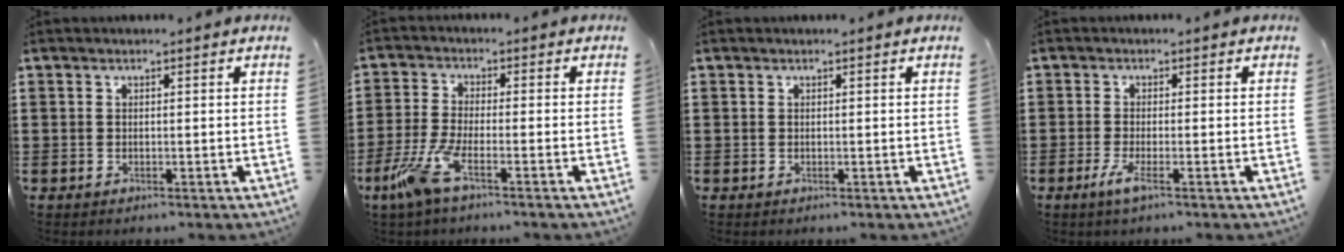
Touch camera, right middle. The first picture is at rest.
{"total": 6.3, "force": [-3.4, 1.0, 5.2], "torque": [-0.133, -0.021, -0.069]}
{"total": 0.0}
{"total": 2.9, "force": [-1.2, 0.3, 2.6], "torque": [-0.060, -0.011, -0.025]}